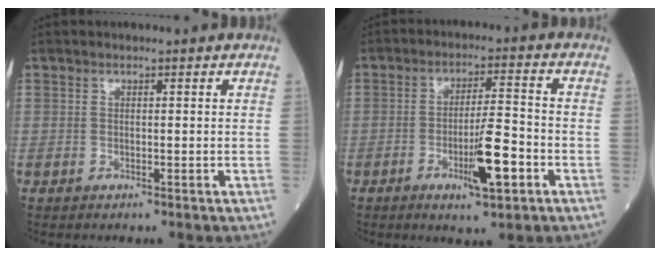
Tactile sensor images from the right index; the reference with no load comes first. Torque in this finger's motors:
{"motor_torque": [0.32, -0.22, 0.18, 0.09]}